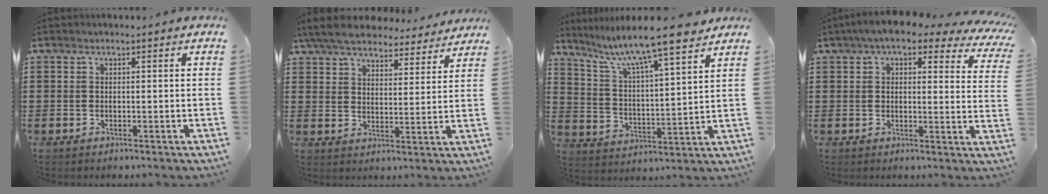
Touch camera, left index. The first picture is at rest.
{"total": 7.0, "force": [6.6, 1.1, 2.1], "torque": [-0.070, -0.031, 0.117]}
{"total": 9.2, "force": [7.8, 0.1, 4.9], "torque": [-0.124, -0.043, 0.128]}
{"total": 6.2, "force": [4.6, 1.6, 3.8], "torque": [-0.081, -0.010, 0.080]}